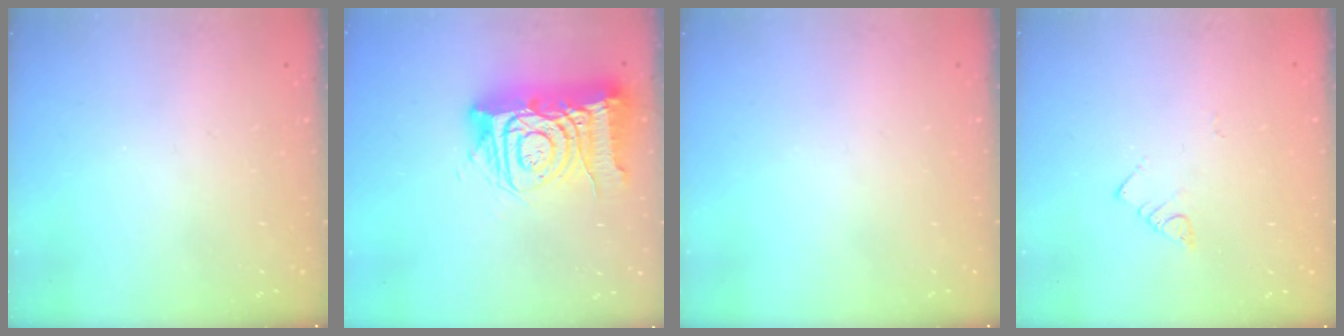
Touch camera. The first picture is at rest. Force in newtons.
{"total": 17.8, "press": 17.7, "slide": 1.9}
{"total": 0.0}
{"total": 2.7, "press": 2.6, "slide": 0.5}